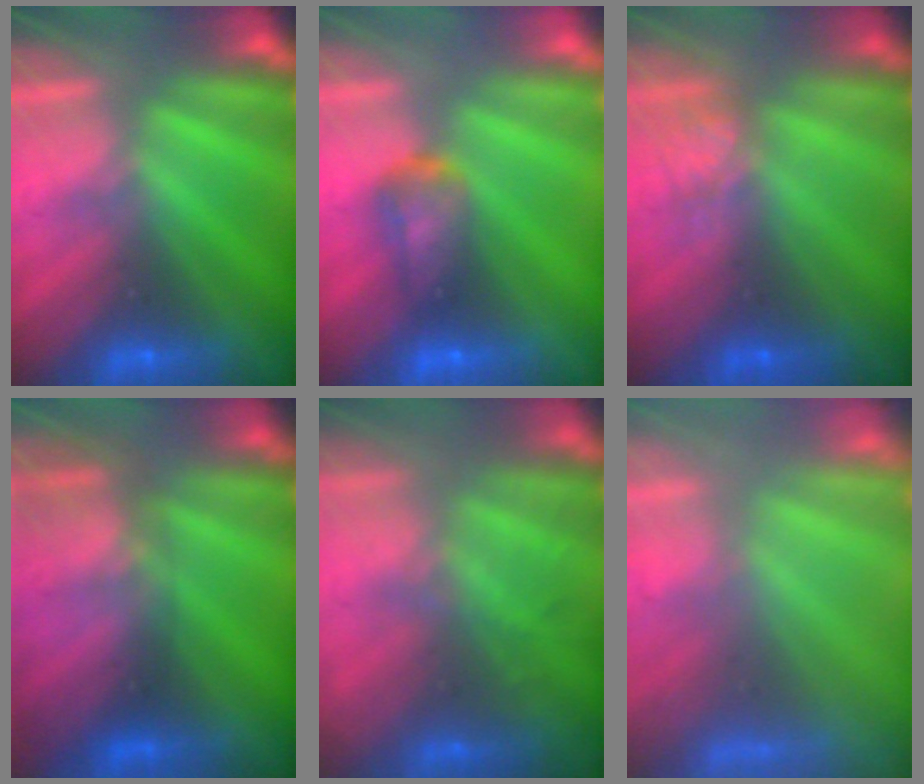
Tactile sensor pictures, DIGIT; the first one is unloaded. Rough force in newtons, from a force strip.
{"total": 4.4}
{"total": 4.0}
{"total": 2.8}
{"total": 7.7}
{"total": 7.7}